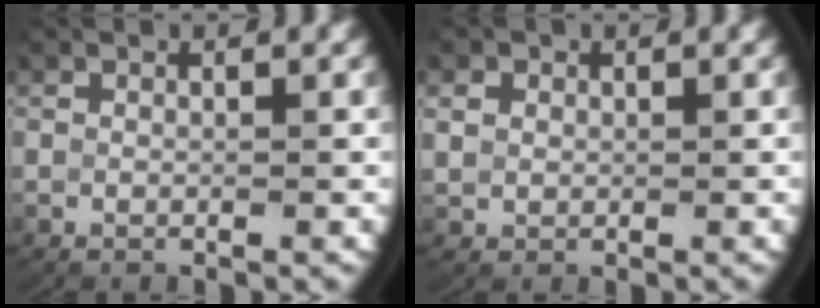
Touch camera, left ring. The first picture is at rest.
{"total": 1.7, "force": [0.5, 1.4, 0.7], "torque": [-0.021, -0.004, 0.016]}